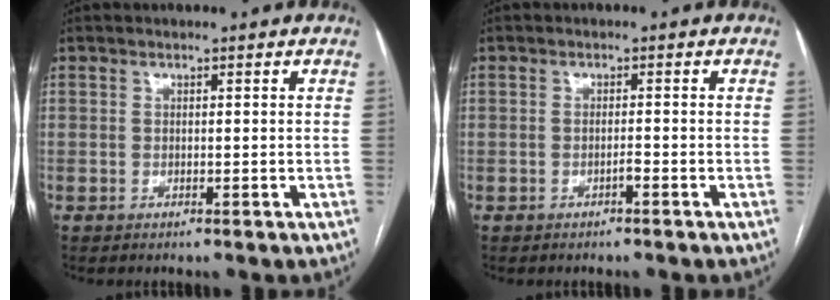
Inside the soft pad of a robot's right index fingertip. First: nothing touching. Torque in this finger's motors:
{"motor_torque": [0.43, 0.27, 0.22, 0.09]}